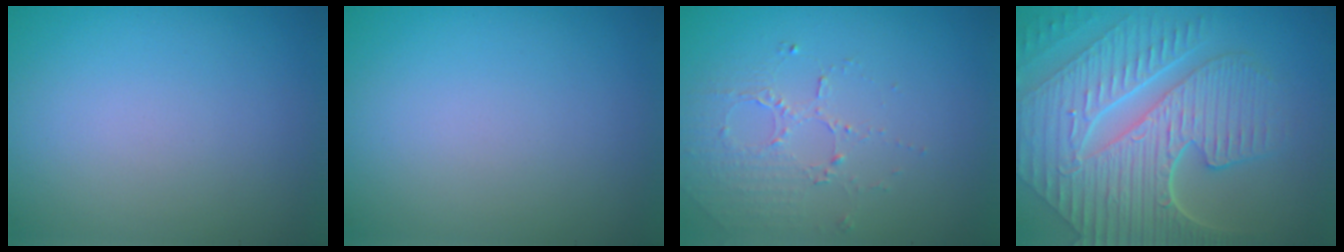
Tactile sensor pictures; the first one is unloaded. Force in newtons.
{"total": 0.0}
{"total": 1.7, "press": 1.2, "slide": 1.2}
{"total": 10.1, "press": 6.9, "slide": 7.4}